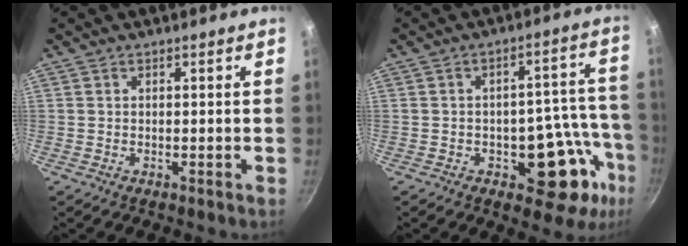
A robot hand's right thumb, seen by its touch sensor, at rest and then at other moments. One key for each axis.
{"total": 15.3, "fx": -5.5, "fy": 9.1, "fz": 10.9, "tx": -0.056, "ty": 0.045, "tz": -0.063}